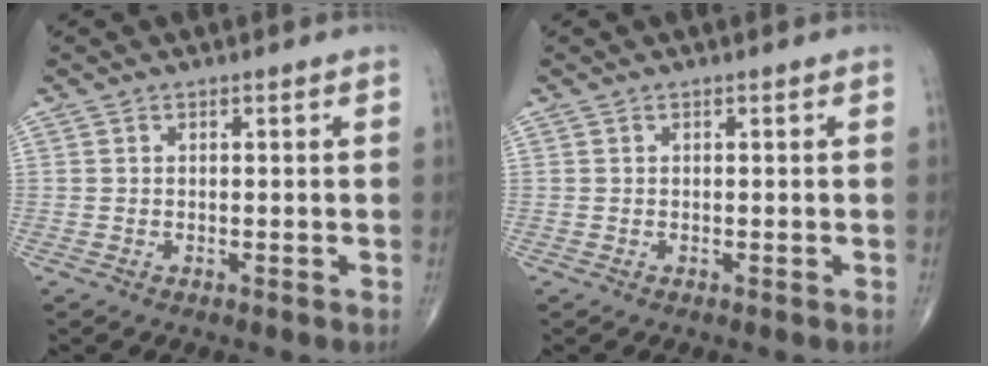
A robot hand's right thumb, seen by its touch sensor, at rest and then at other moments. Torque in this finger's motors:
{"motor_torque": [0.00, 0.00, -0.04, 0.04, 0.00]}